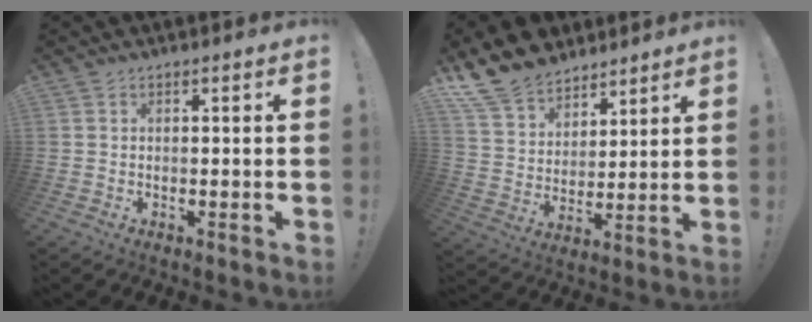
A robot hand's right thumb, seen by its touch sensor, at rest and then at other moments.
{"total": 13.5, "force": [10.9, 7.4, 3.2], "torque": [-0.067, -0.082, 0.210]}